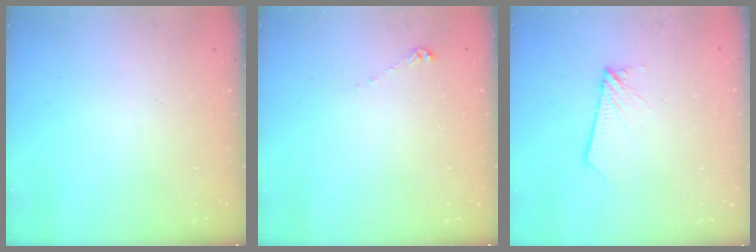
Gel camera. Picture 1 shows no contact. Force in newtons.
{"total": 4.3, "press": 4.2, "slide": 0.6}
{"total": 1.9, "press": 1.9, "slide": 0.1}